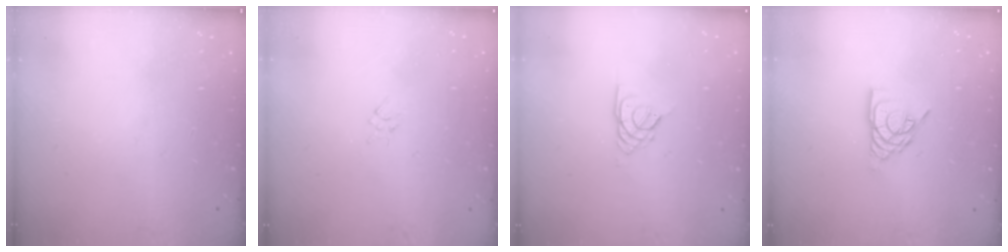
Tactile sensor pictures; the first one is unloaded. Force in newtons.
{"total": 1.9, "press": 1.8, "slide": 0.5}
{"total": 3.5, "press": 3.5, "slide": 0.6}
{"total": 10.0, "press": 9.9, "slide": 1.0}